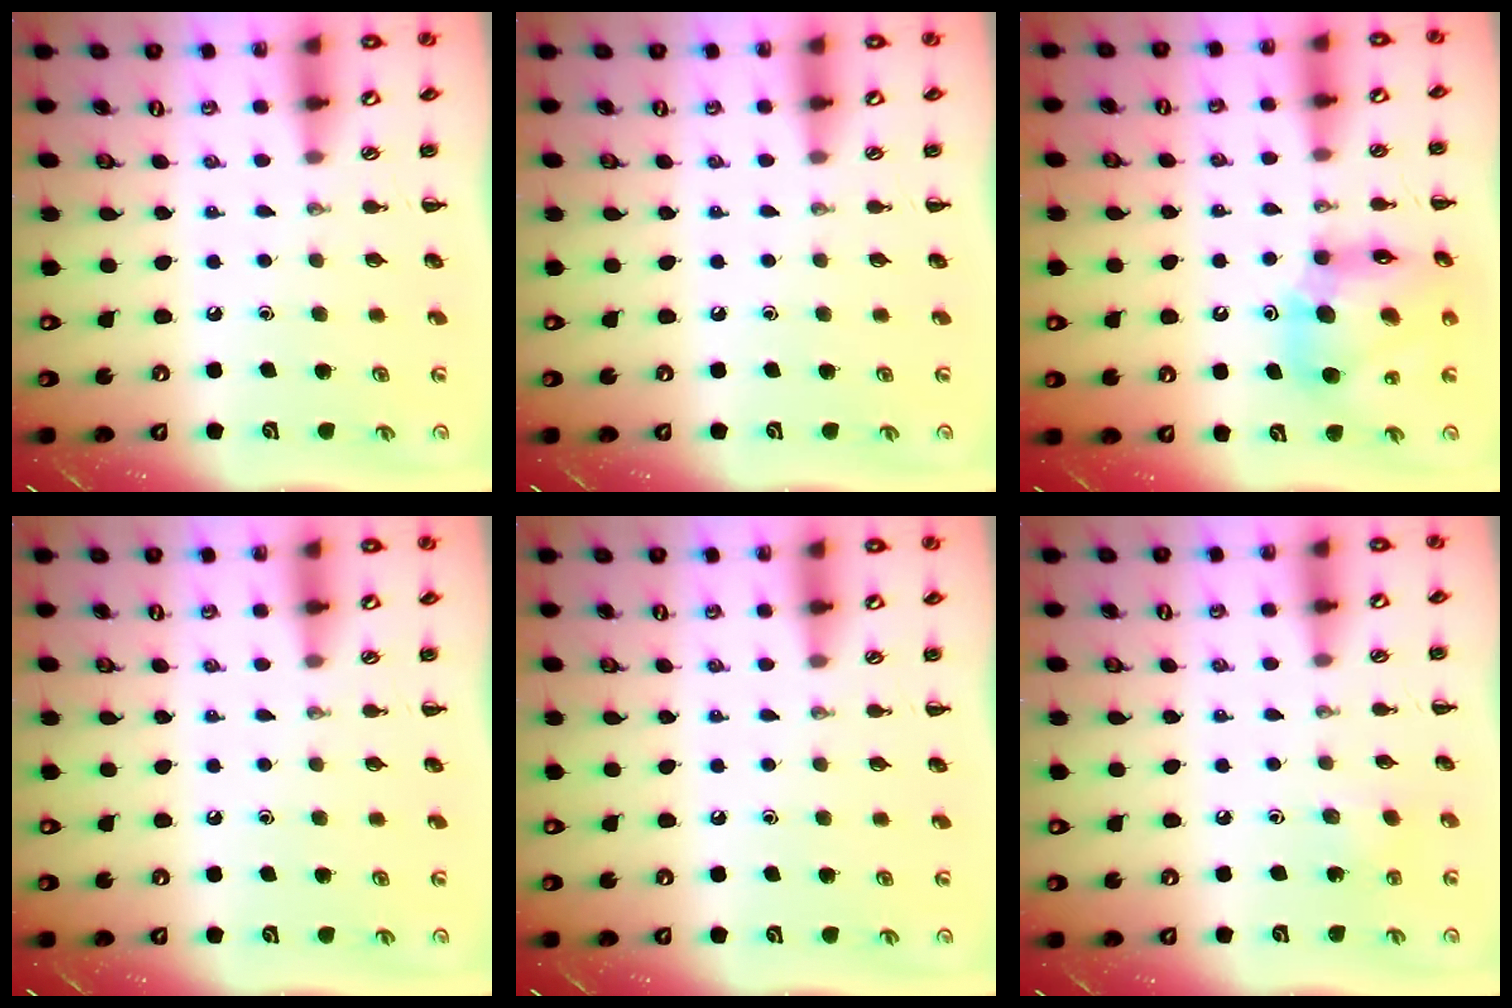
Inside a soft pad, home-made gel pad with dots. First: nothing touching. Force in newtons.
{"total": 0.0}
{"total": 14.9, "press": 14.2, "slide": 4.4}
{"total": 0.0}
{"total": 0.0}
{"total": 2.7, "press": 2.6, "slide": 0.8}